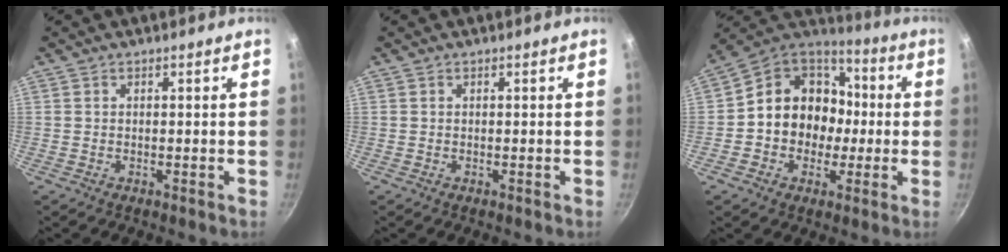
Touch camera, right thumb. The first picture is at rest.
{"total": 0.0}
{"total": 15.8, "force": [-0.7, 13.7, 7.9], "torque": [-0.084, 0.042, -0.022]}